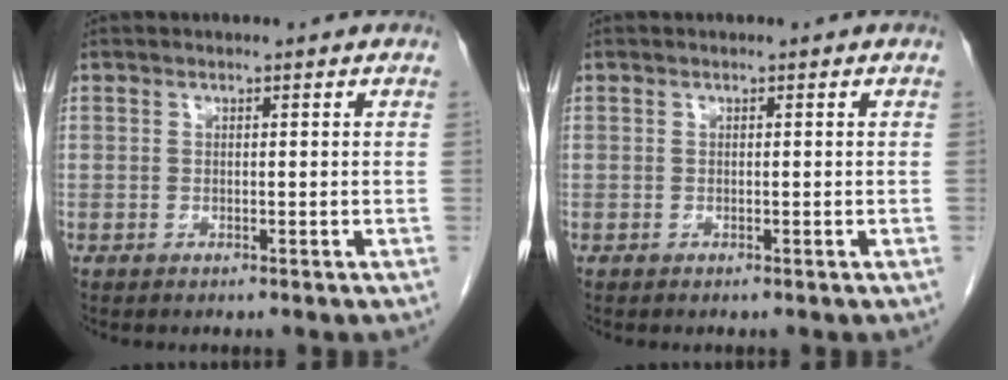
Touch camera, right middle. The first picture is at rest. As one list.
[{"total": 0.0}]